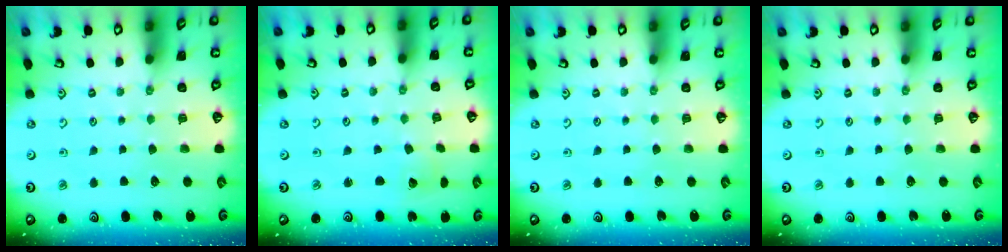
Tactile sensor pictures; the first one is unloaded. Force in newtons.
{"total": 1.8, "press": 1.8, "slide": 0.1}
{"total": 0.0}
{"total": 0.0}